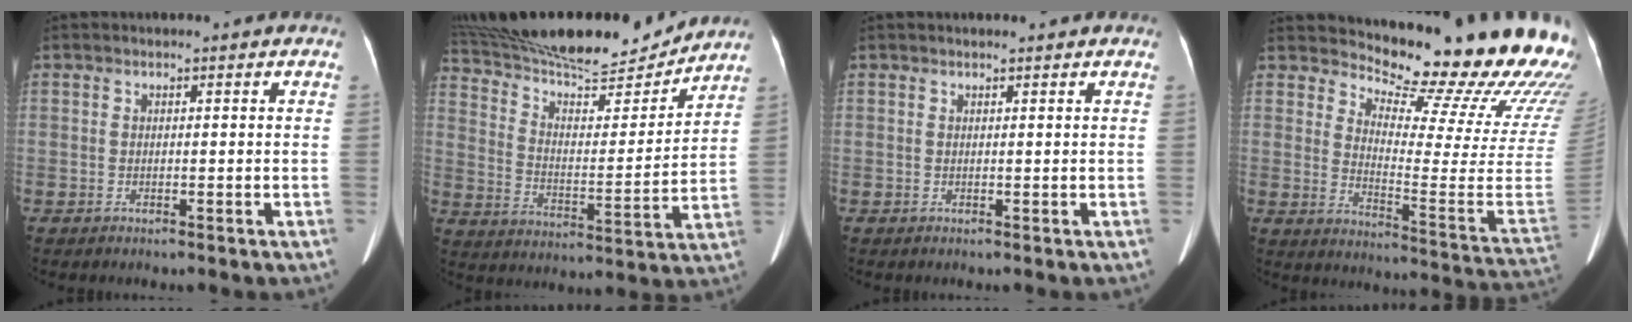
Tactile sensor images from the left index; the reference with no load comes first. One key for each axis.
{"total": 21.4, "fx": 19.9, "fy": 3.1, "fz": 7.3, "tx": -0.133, "ty": -0.007, "tz": 0.307}
{"total": 1.4, "fx": 1.3, "fy": 0.2, "fz": 0.5, "tx": -0.010, "ty": 0.018, "tz": 0.019}
{"total": 23.6, "fx": 22.2, "fy": 1.8, "fz": 7.8, "tx": -0.120, "ty": -0.149, "tz": 0.266}